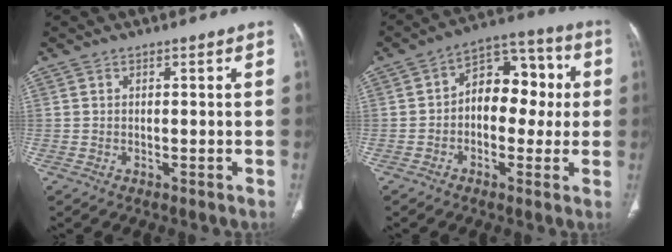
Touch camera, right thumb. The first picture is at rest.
{"total": 12.5, "force": [0.5, 8.3, 9.3], "torque": [-0.087, 0.038, -0.005]}